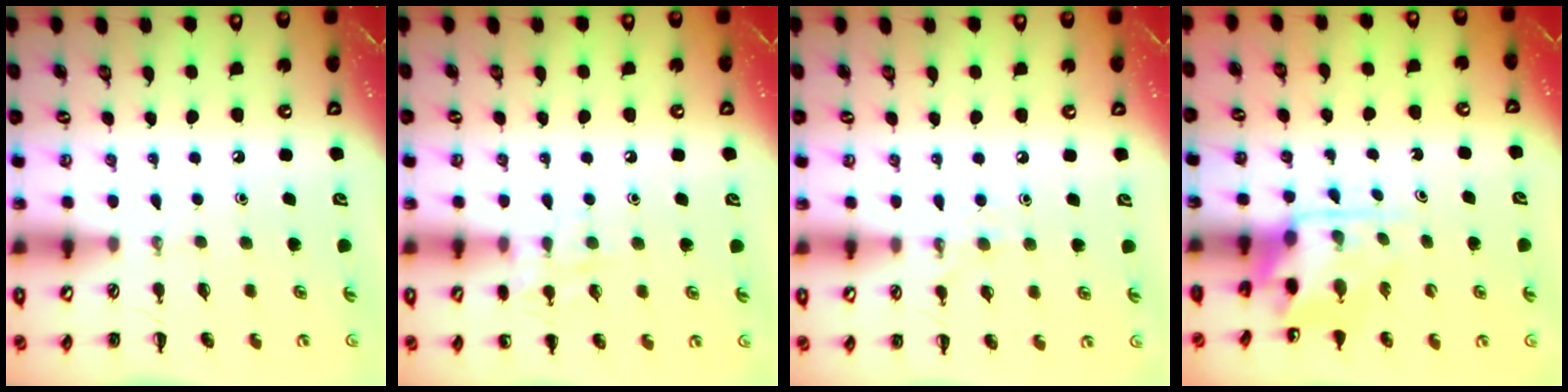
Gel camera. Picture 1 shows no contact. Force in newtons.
{"total": 7.4, "press": 7.4, "slide": 0.9}
{"total": 6.6, "press": 6.4, "slide": 1.6}
{"total": 4.3, "press": 4.2, "slide": 0.7}